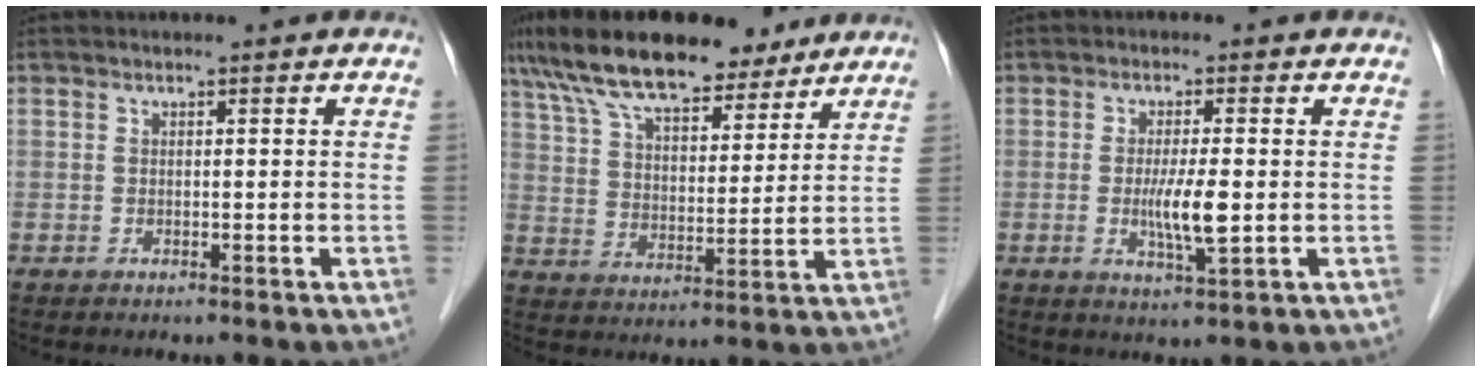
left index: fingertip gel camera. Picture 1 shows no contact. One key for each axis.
{"total": 18.9, "fx": 14.8, "fy": 6.2, "fz": 9.9, "tx": -0.184, "ty": 0.048, "tz": 0.247}
{"total": 5.0, "fx": -0.5, "fy": 0.4, "fz": 5.0, "tx": -0.096, "ty": -0.013, "tz": -0.009}